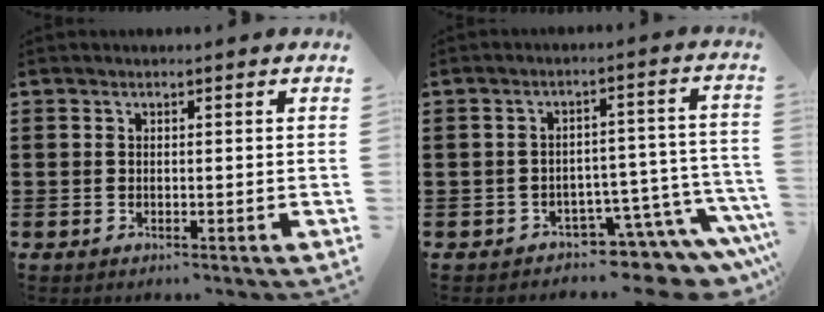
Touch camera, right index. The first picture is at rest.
{"total": 4.5, "force": [-3.6, 2.2, 1.5], "torque": [-0.032, 0.002, -0.068]}